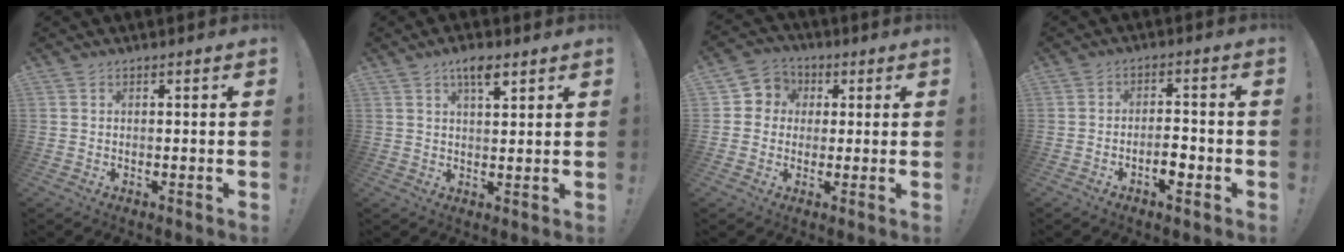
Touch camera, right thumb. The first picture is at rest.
{"total": 5.4, "force": [3.2, 1.6, 4.0], "torque": [-0.057, -0.016, 0.049]}
{"total": 6.5, "force": [-0.1, 6.3, 1.6], "torque": [-0.015, 0.010, 0.002]}
{"total": 5.0, "force": [-2.4, 2.4, 3.6], "torque": [-0.054, 0.011, -0.039]}